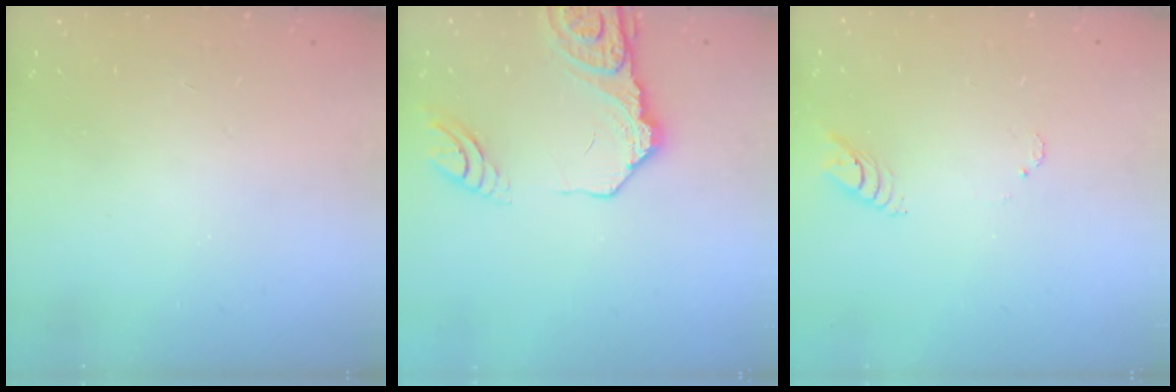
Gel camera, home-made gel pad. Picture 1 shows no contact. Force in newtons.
{"total": 14.9, "press": 14.8, "slide": 1.3}
{"total": 3.9, "press": 3.9, "slide": 0.2}